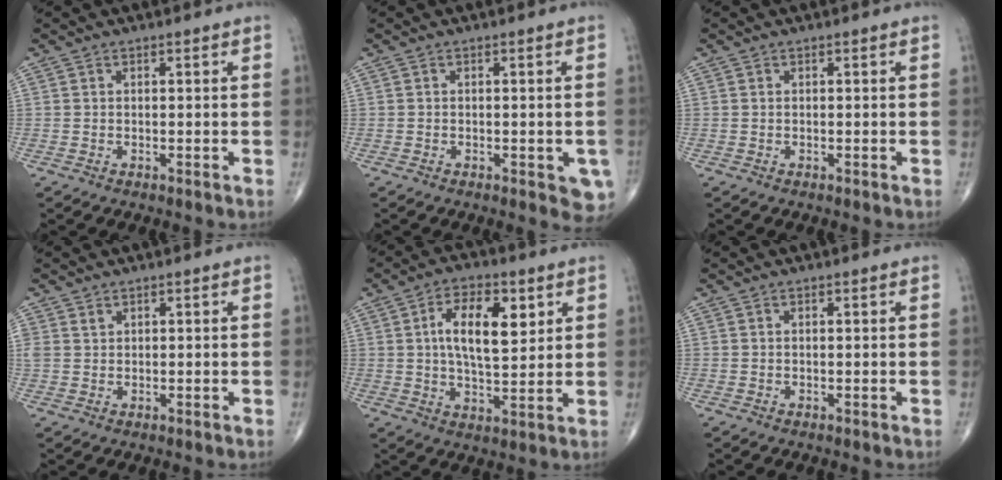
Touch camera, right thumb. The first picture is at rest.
{"total": 4.7, "force": [-1.6, 1.9, 3.9], "torque": [-0.026, -0.005, -0.018]}
{"total": 0.0}
{"total": 1.6, "force": [1.0, 1.1, 0.5], "torque": [-0.004, 0.000, 0.021]}
{"total": 11.7, "force": [3.4, 5.4, 9.9], "torque": [-0.152, -0.011, 0.057]}
{"total": 0.0}